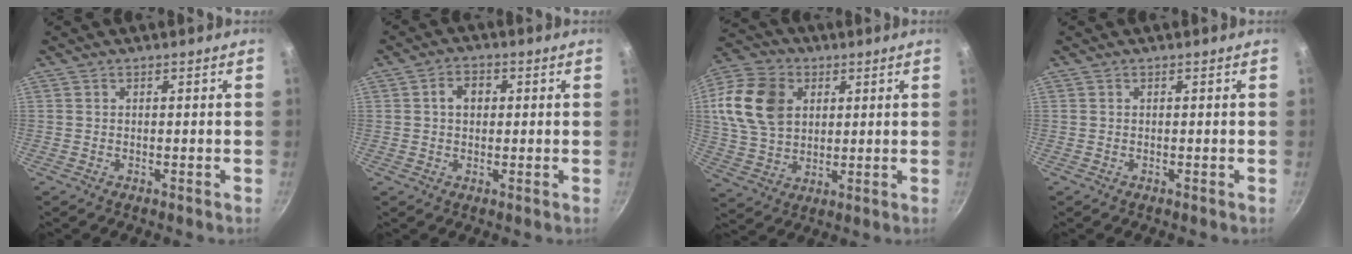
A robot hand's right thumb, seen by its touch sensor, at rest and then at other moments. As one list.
[{"total": 4.0, "force": [0.7, 3.0, 2.5], "torque": [-0.023, 0.008, 0.006]}, {"total": 16.0, "force": [4.1, 11.9, 9.9], "torque": [-0.176, -0.002, 0.076]}, {"total": 0.0}]